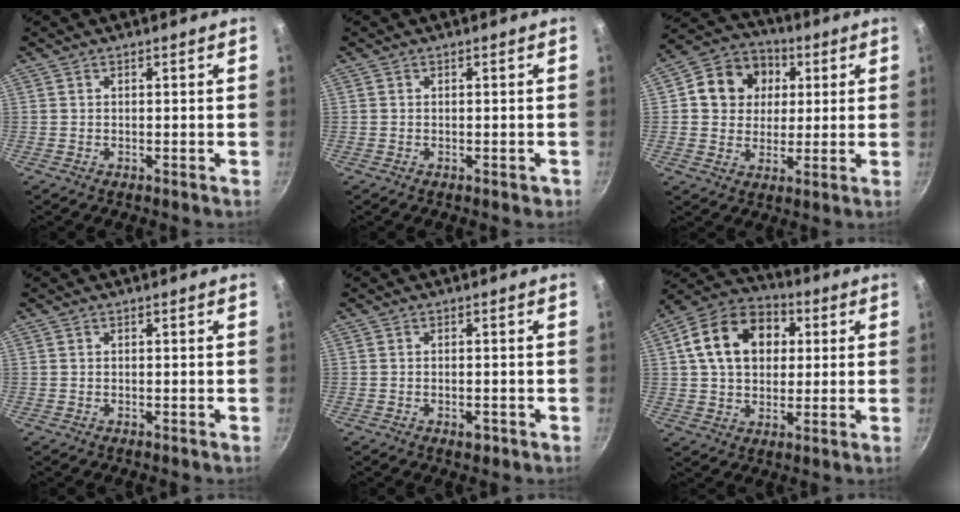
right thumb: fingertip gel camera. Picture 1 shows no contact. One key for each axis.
{"total": 1.0, "fx": -0.4, "fy": 0.7, "fz": 0.5, "tx": 0.000, "ty": 0.004, "tz": -0.005}
{"total": 12.4, "fx": 3.0, "fy": 10.7, "fz": 5.5, "tx": -0.069, "ty": 0.013, "tz": 0.038}
{"total": 0.0}
{"total": 1.9, "fx": -0.9, "fy": 1.0, "fz": 1.4, "tx": -0.018, "ty": 0.005, "tz": -0.011}
{"total": 16.4, "fx": 3.8, "fy": 12.0, "fz": 10.4, "tx": -0.152, "ty": 0.023, "tz": 0.049}